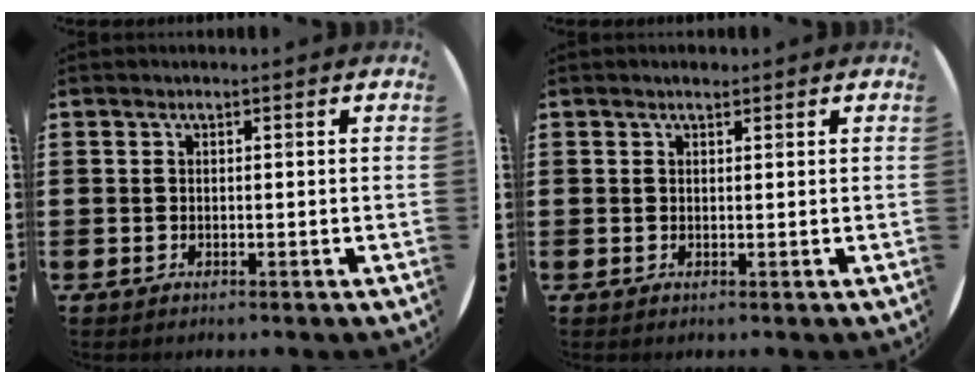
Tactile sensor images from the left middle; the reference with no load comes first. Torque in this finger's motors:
{"motor_torque": [0.13, -0.10, 0.01, 0.00]}